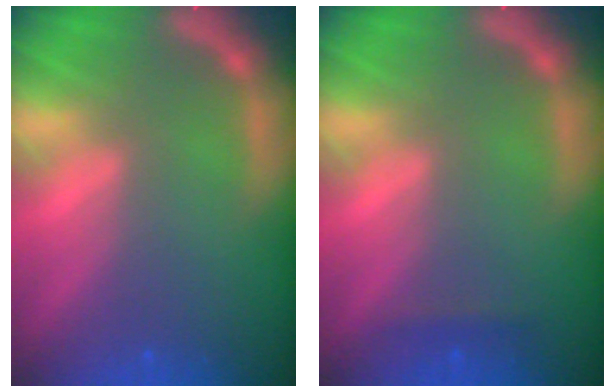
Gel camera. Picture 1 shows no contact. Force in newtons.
{"total": 0.9}